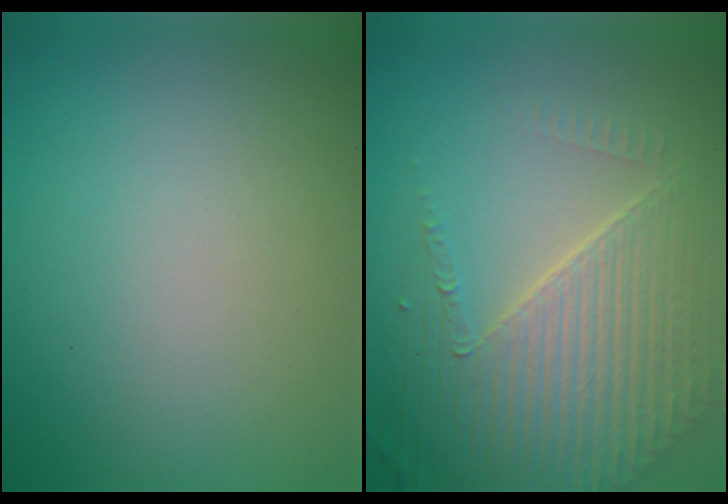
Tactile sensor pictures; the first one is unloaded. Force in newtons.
{"total": 7.4, "press": 5.3, "slide": 5.2}